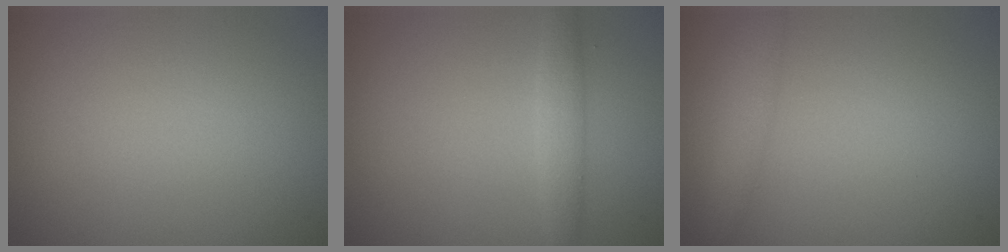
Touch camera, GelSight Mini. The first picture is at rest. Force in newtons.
{"total": 1.9, "press": 1.9, "slide": 0.0}
{"total": 1.9, "press": 1.9, "slide": 0.1}